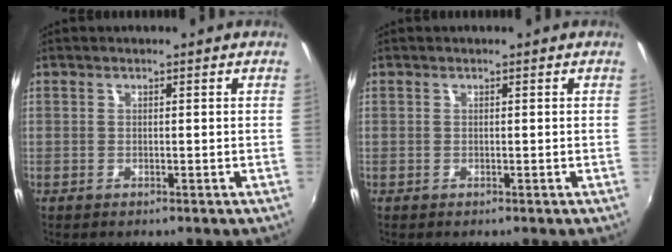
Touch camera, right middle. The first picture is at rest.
{"total": 0.0}